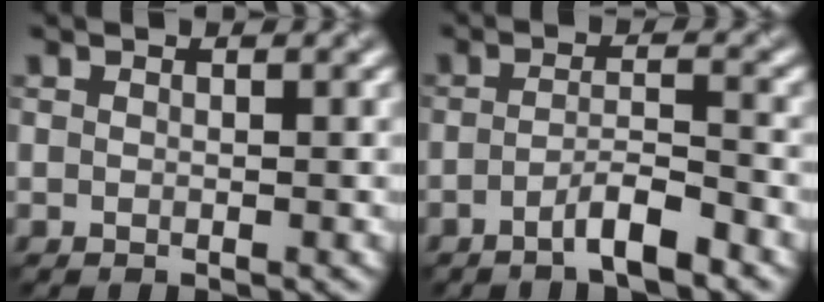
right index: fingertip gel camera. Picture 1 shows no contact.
{"total": 3.3, "force": [-2.1, 0.5, 2.5], "torque": [-0.041, 0.007, -0.044]}